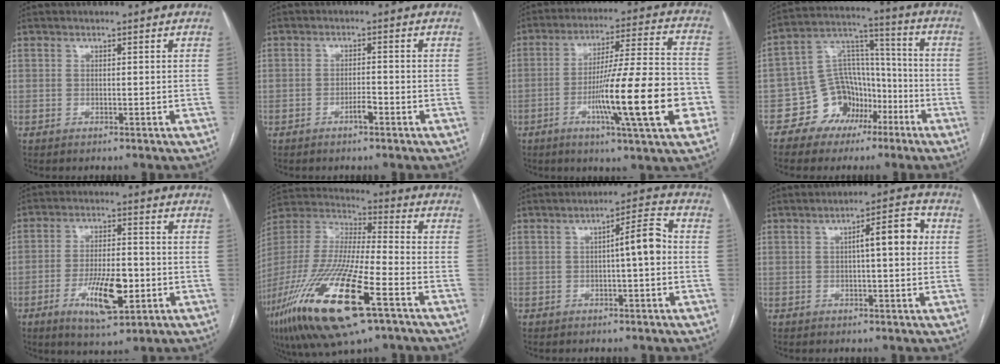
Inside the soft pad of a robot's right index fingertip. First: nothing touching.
{"total": 2.1, "force": [-1.3, 0.4, 1.6], "torque": [-0.028, 0.001, -0.022]}
{"total": 19.3, "force": [-5.6, 1.0, 18.4], "torque": [-0.268, 0.000, -0.084]}
{"total": 10.9, "force": [-5.4, 8.6, 3.9], "torque": [-0.072, 0.047, -0.086]}
{"total": 9.9, "force": [-3.3, 3.0, 8.9], "torque": [-0.163, -0.005, -0.051]}
{"total": 25.6, "force": [-12.8, 4.9, 21.6], "torque": [-0.478, -0.065, -0.237]}
{"total": 5.4, "force": [-0.2, 0.7, 5.4], "torque": [-0.075, 0.017, -0.006]}
{"total": 6.3, "force": [0.8, 1.2, 6.1], "torque": [-0.087, 0.021, 0.008]}